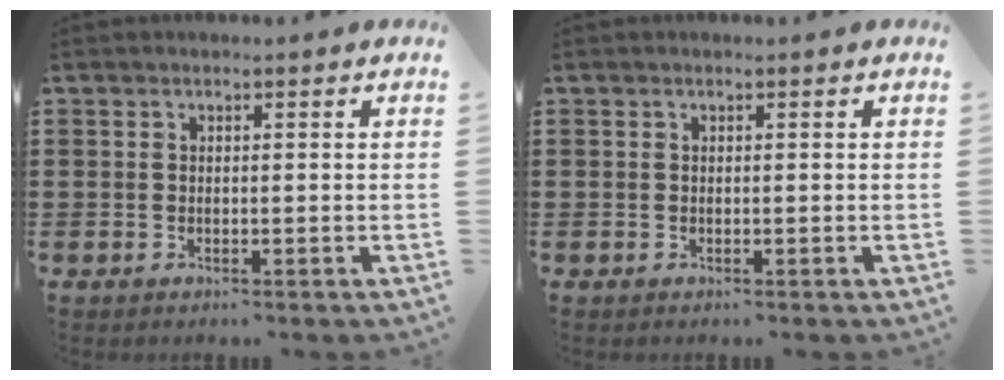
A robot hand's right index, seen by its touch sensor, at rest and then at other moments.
{"total": 0.0}